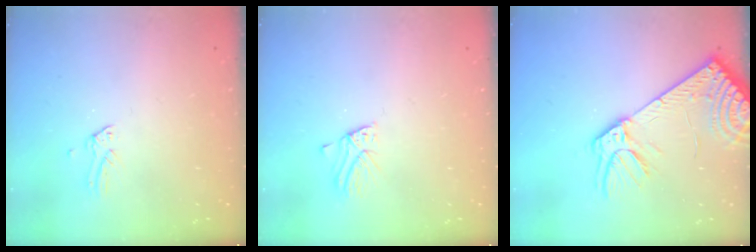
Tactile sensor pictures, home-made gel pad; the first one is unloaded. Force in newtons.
{"total": 2.8, "press": 2.7, "slide": 0.3}
{"total": 14.5, "press": 14.1, "slide": 3.3}